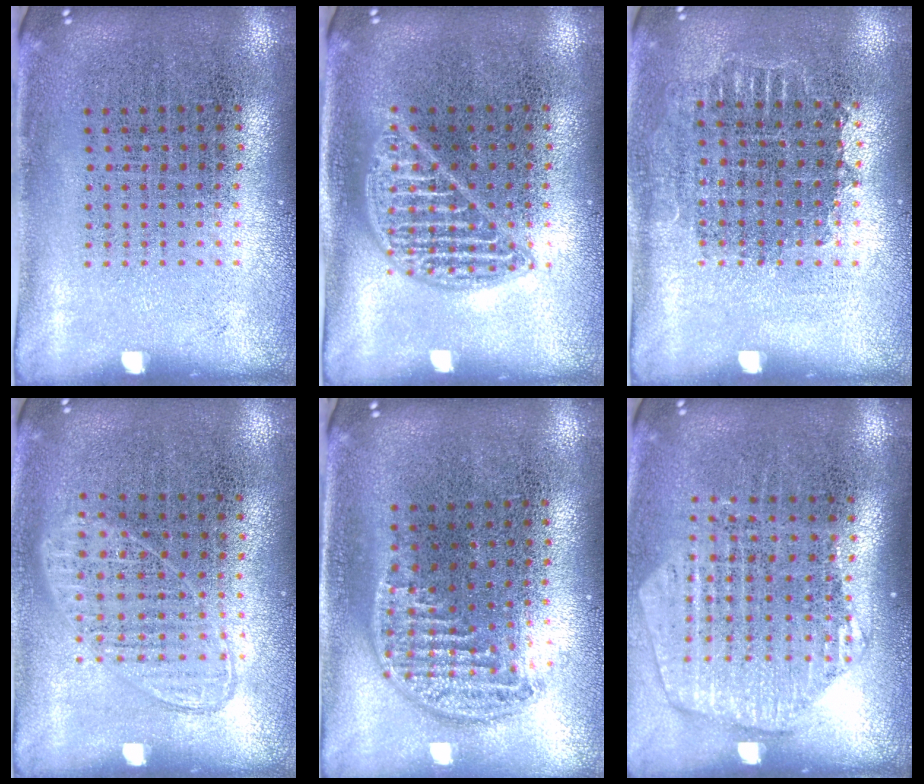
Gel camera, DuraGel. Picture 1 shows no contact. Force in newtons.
{"total": 1.3, "press": 1.3, "slide": 0.1}
{"total": 0.9, "press": 0.8, "slide": 0.2}
{"total": 0.9, "press": 0.8, "slide": 0.3}
{"total": 1.3, "press": 1.1, "slide": 0.6}
{"total": 1.7, "press": 1.6, "slide": 0.7}